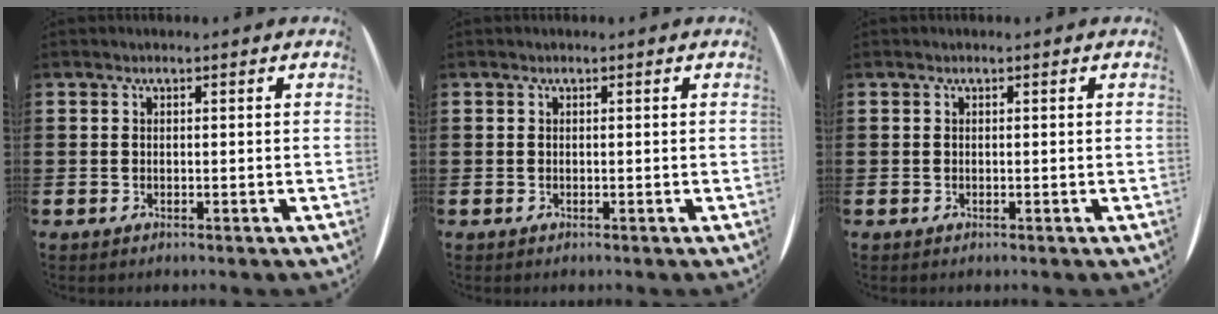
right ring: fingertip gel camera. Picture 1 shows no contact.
{"total": 0.0}
{"total": 0.0}